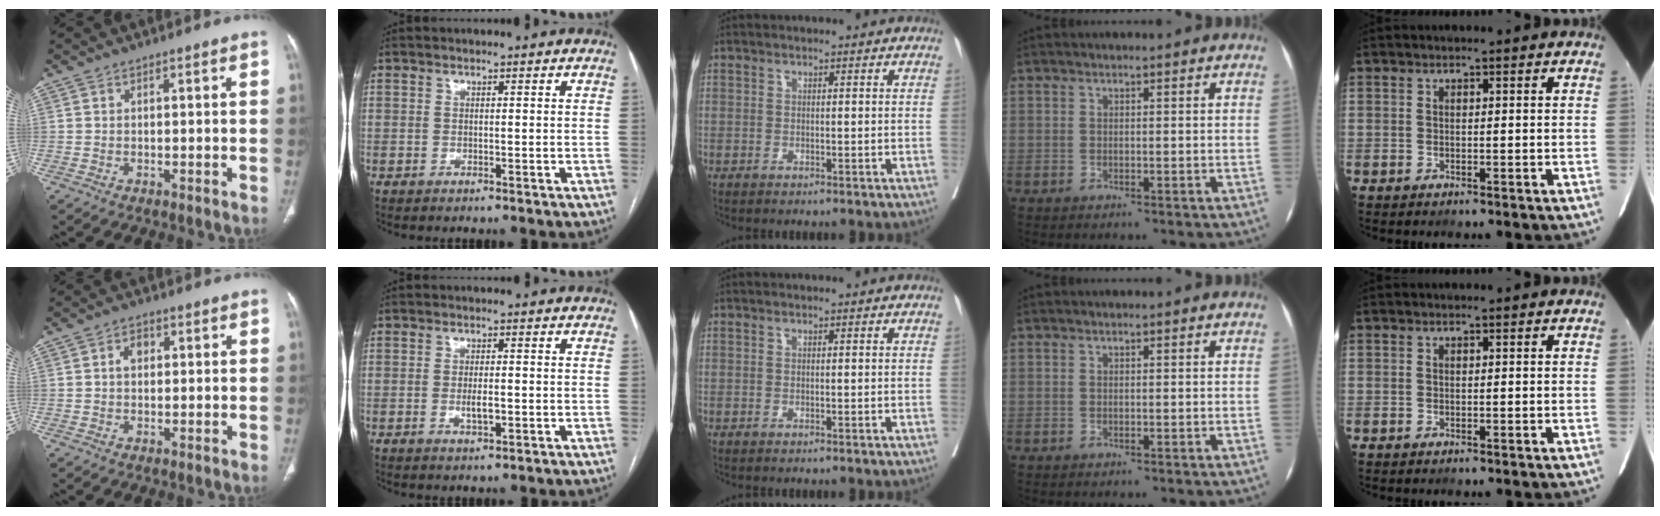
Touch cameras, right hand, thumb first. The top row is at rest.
{"thumb": {"total": 2.8, "force": [0.6, 2.0, 1.8], "torque": [-0.020, 0.007, 0.007]}, "index": {"total": 2.5, "force": [-0.5, 0.6, 2.3], "torque": [-0.048, -0.002, -0.007]}}